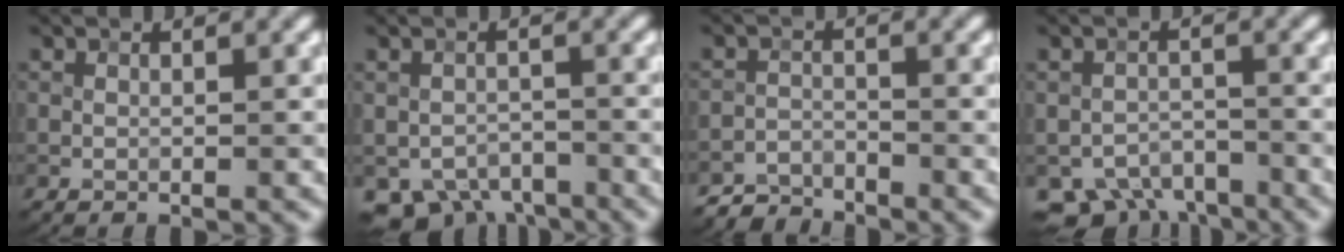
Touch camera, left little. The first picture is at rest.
{"total": 4.6, "force": [-3.3, 2.8, 1.6], "torque": [-0.017, -0.021, -0.049]}
{"total": 3.2, "force": [-3.1, 0.8, 0.2], "torque": [0.003, 0.000, -0.060]}
{"total": 6.0, "force": [-4.6, 3.2, 2.2], "torque": [-0.029, -0.026, -0.070]}